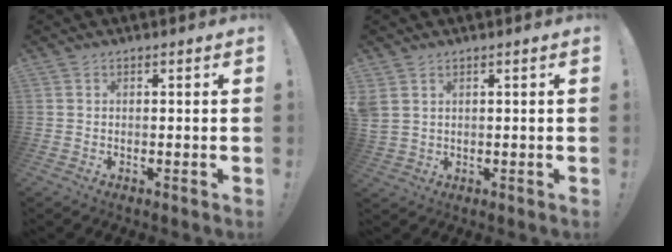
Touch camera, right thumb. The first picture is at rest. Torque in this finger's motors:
{"motor_torque": [0.22, 0.25, 0.76, 0.20, 0.08]}